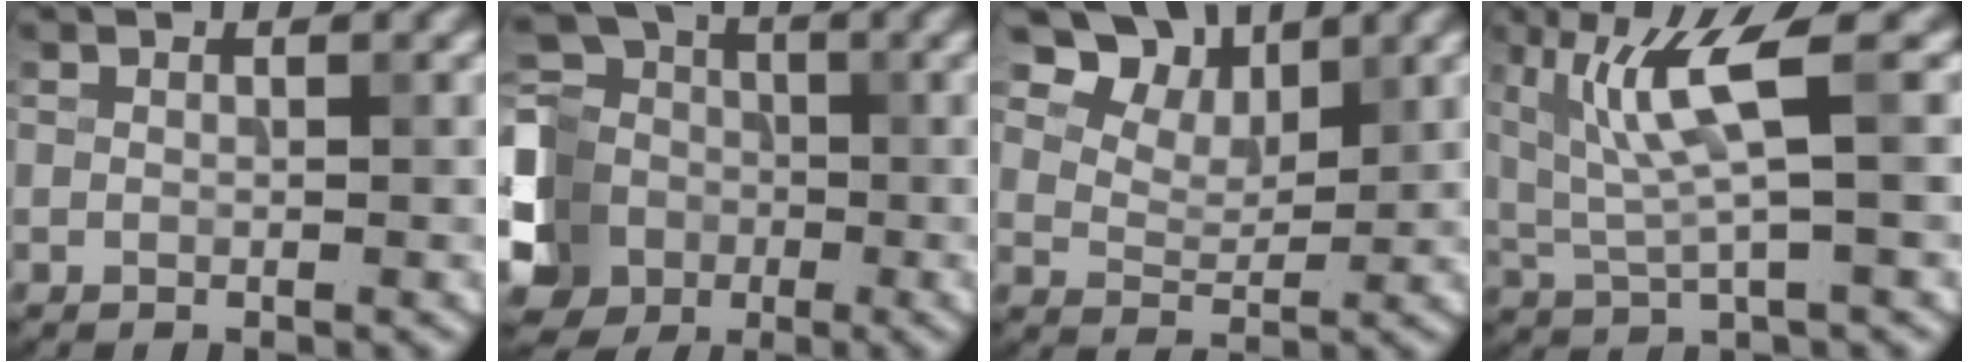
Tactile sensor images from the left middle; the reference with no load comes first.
{"total": 9.0, "force": [-2.6, 7.4, 4.4], "torque": [-0.102, -0.006, -0.056]}
{"total": 6.2, "force": [4.2, 3.4, 3.0], "torque": [-0.055, -0.005, 0.080]}
{"total": 6.0, "force": [1.8, 0.9, 5.6], "torque": [-0.123, -0.003, 0.040]}